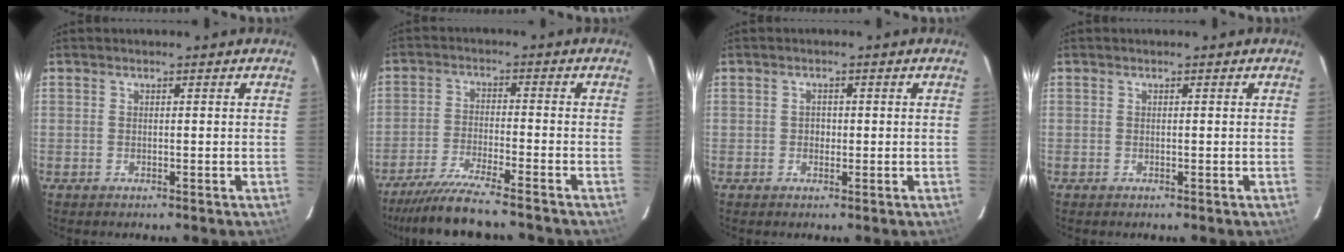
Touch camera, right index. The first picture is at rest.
{"total": 10.9, "force": [-9.7, 0.1, 4.9], "torque": [-0.114, -0.019, -0.168]}
{"total": 1.4, "force": [-0.1, 1.3, 0.5], "torque": [-0.004, 0.004, -0.001]}
{"total": 0.0}